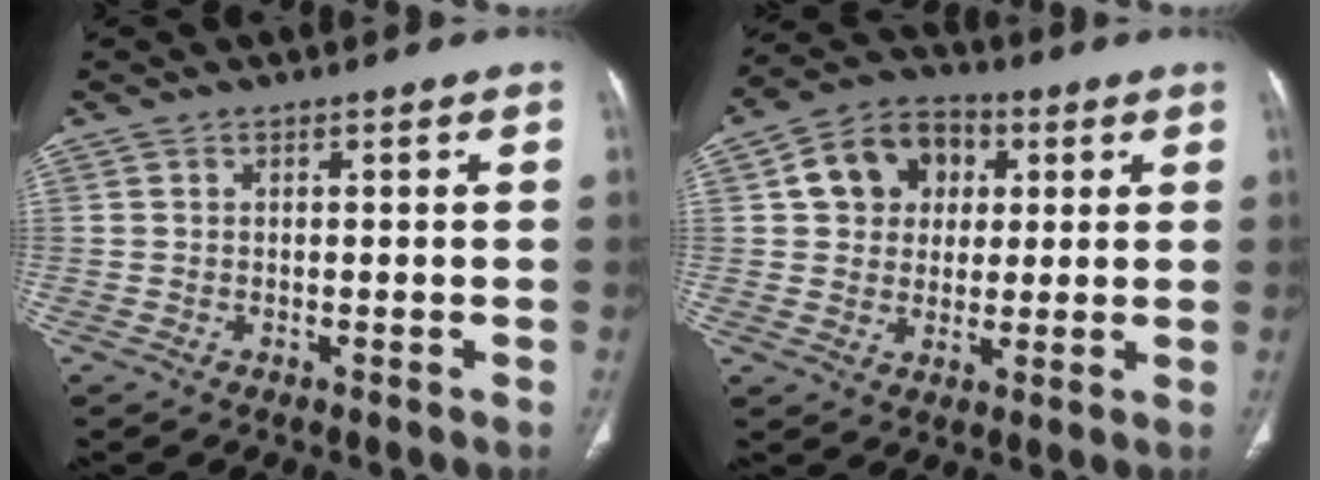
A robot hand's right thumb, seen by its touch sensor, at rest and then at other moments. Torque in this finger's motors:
{"motor_torque": [0.54, 0.42, 1.34, 0.01, 0.11]}